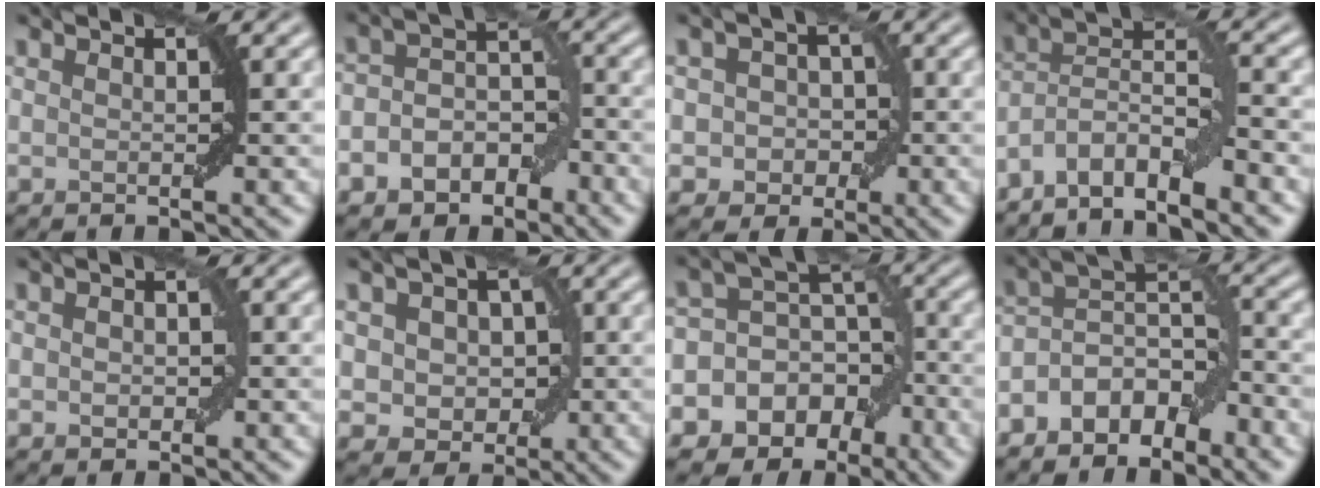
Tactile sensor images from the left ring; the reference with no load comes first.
{"total": 5.3, "force": [-2.6, 3.8, 2.6], "torque": [-0.016, 0.006, -0.047]}
{"total": 3.4, "force": [-0.4, 3.1, 1.2], "torque": [0.008, 0.008, -0.021]}
{"total": 5.5, "force": [-4.1, 1.0, 3.5], "torque": [-0.058, 0.008, -0.080]}
{"total": 1.2, "force": [0.0, 0.9, 0.9], "torque": [-0.010, 0.001, 0.000]}
{"total": 4.5, "force": [0.4, 3.7, 2.6], "torque": [-0.025, 0.009, -0.009]}
{"total": 11.8, "force": [-6.0, 9.5, 3.5], "torque": [-0.059, -0.005, -0.101]}
{"total": 5.4, "force": [-3.3, 3.0, 3.1], "torque": [-0.041, 0.009, -0.067]}